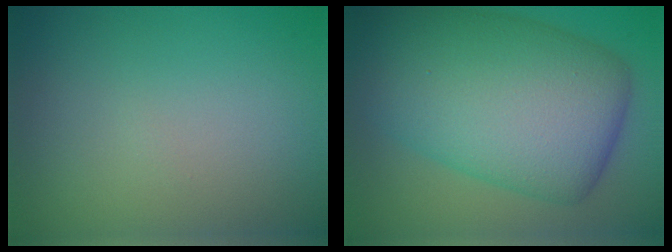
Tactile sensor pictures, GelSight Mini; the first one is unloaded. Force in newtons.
{"total": 13.5, "press": 13.5, "slide": 0.2}